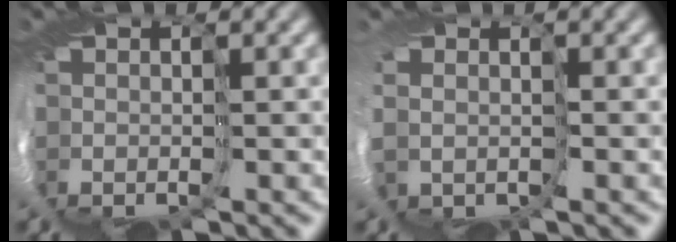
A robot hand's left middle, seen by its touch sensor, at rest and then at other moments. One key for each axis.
{"total": 2.6, "fx": -0.2, "fy": 2.5, "fz": 0.9, "tx": -0.026, "ty": -0.010, "tz": -0.005}